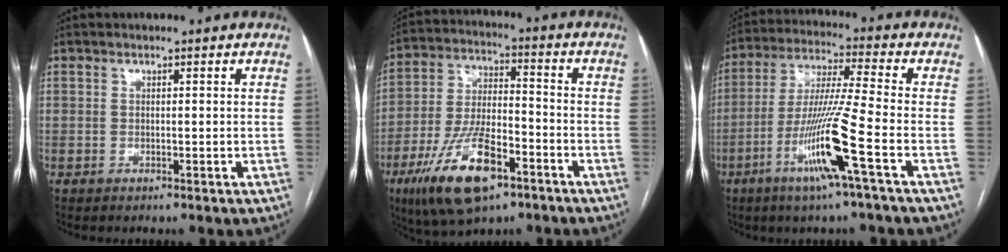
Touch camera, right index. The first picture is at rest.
{"total": 15.1, "force": [-8.1, 5.5, 11.5], "torque": [-0.231, -0.003, -0.139]}
{"total": 13.2, "force": [-5.5, -1.6, 11.9], "torque": [-0.238, -0.017, -0.108]}